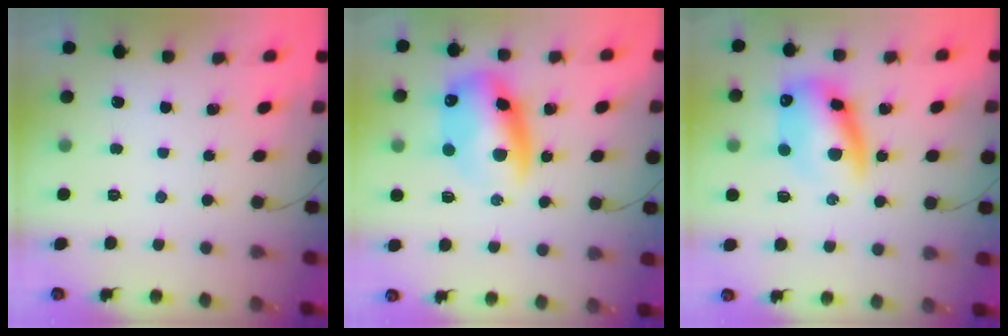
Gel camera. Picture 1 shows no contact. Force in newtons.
{"total": 13.9, "press": 13.4, "slide": 3.5}
{"total": 13.8, "press": 13.4, "slide": 3.2}